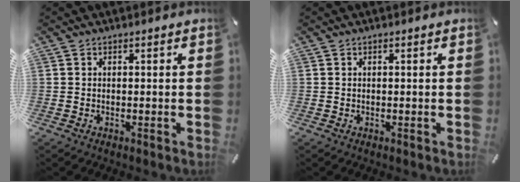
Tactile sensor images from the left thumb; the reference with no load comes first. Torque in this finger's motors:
{"motor_torque": [-0.17, -0.15, 0.04, -0.04, 0.09]}